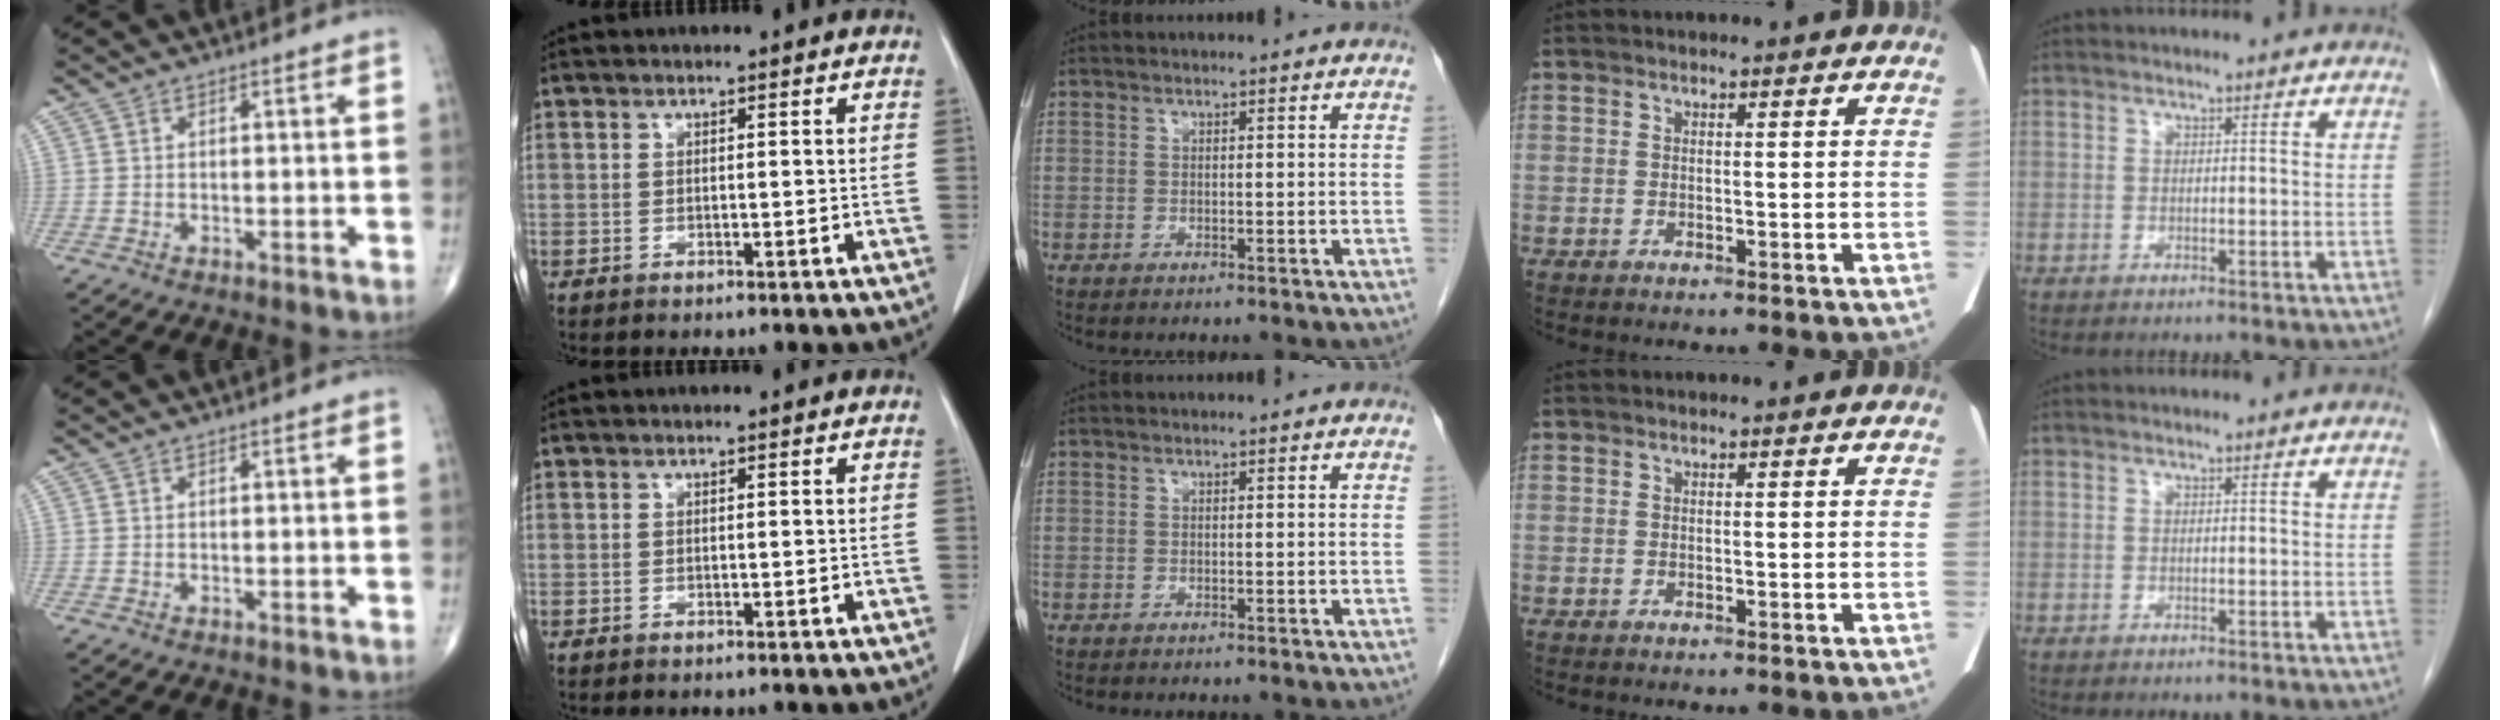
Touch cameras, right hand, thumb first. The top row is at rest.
{}